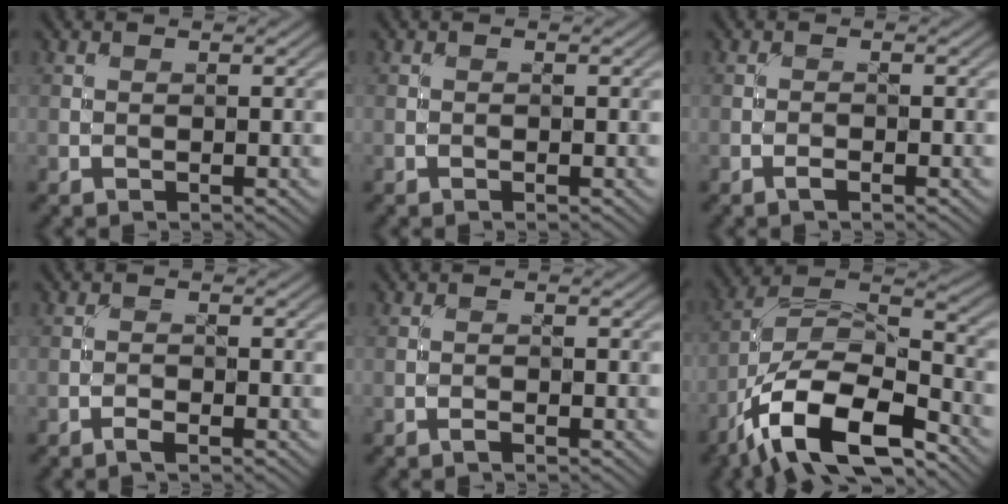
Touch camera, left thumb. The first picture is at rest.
{"total": 0.0}
{"total": 1.0, "force": [-0.7, 0.2, 0.6], "torque": [-0.014, 0.002, -0.016]}
{"total": 1.3, "force": [-1.0, 0.2, 0.7], "torque": [-0.016, 0.001, -0.023]}
{"total": 0.7, "force": [-0.6, 0.0, 0.4], "torque": [-0.009, 0.002, -0.013]}
{"total": 15.4, "force": [-9.6, 5.9, 10.4], "torque": [-0.210, -0.018, -0.187]}